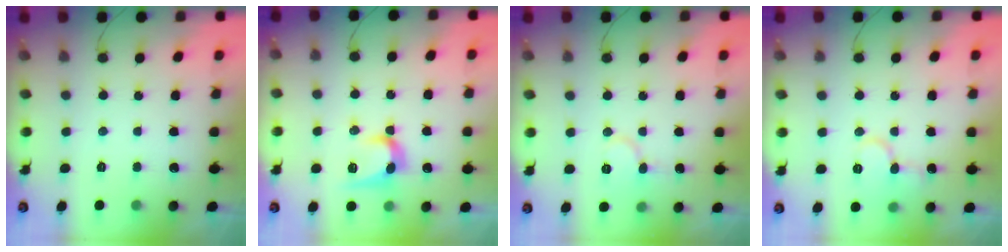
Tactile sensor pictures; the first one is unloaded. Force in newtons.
{"total": 10.3, "press": 10.3, "slide": 0.7}
{"total": 7.4, "press": 7.3, "slide": 0.4}
{"total": 9.1, "press": 9.0, "slide": 1.2}